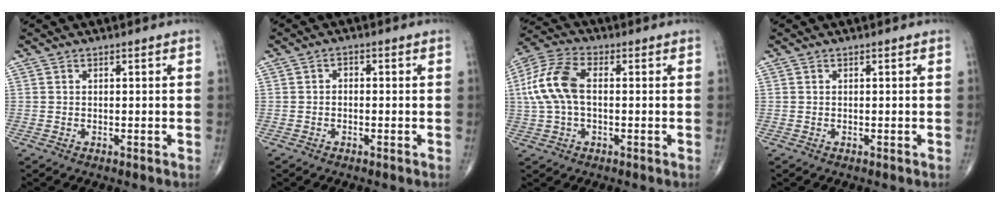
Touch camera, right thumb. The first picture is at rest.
{"total": 1.5, "force": [-0.3, 1.1, 1.0], "torque": [-0.004, 0.009, -0.013]}
{"total": 11.4, "force": [0.6, 6.3, 9.4], "torque": [-0.214, 0.027, 0.007]}
{"total": 0.0}